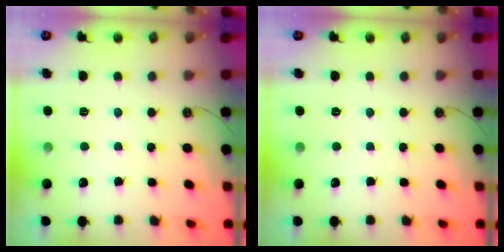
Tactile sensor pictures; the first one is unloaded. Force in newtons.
{"total": 0.0}